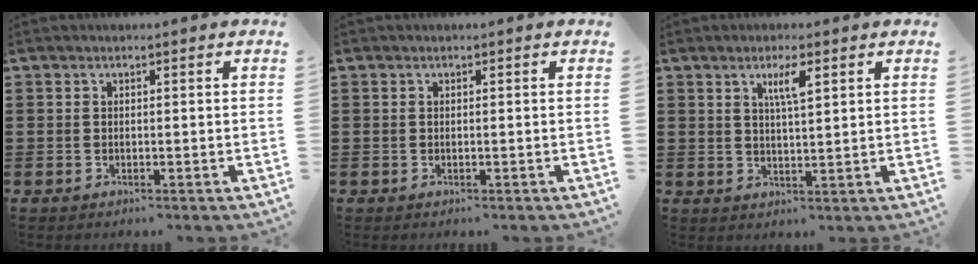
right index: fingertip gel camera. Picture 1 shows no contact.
{"total": 0.0}
{"total": 3.7, "force": [1.8, 0.7, 3.2], "torque": [-0.060, 0.001, 0.026]}